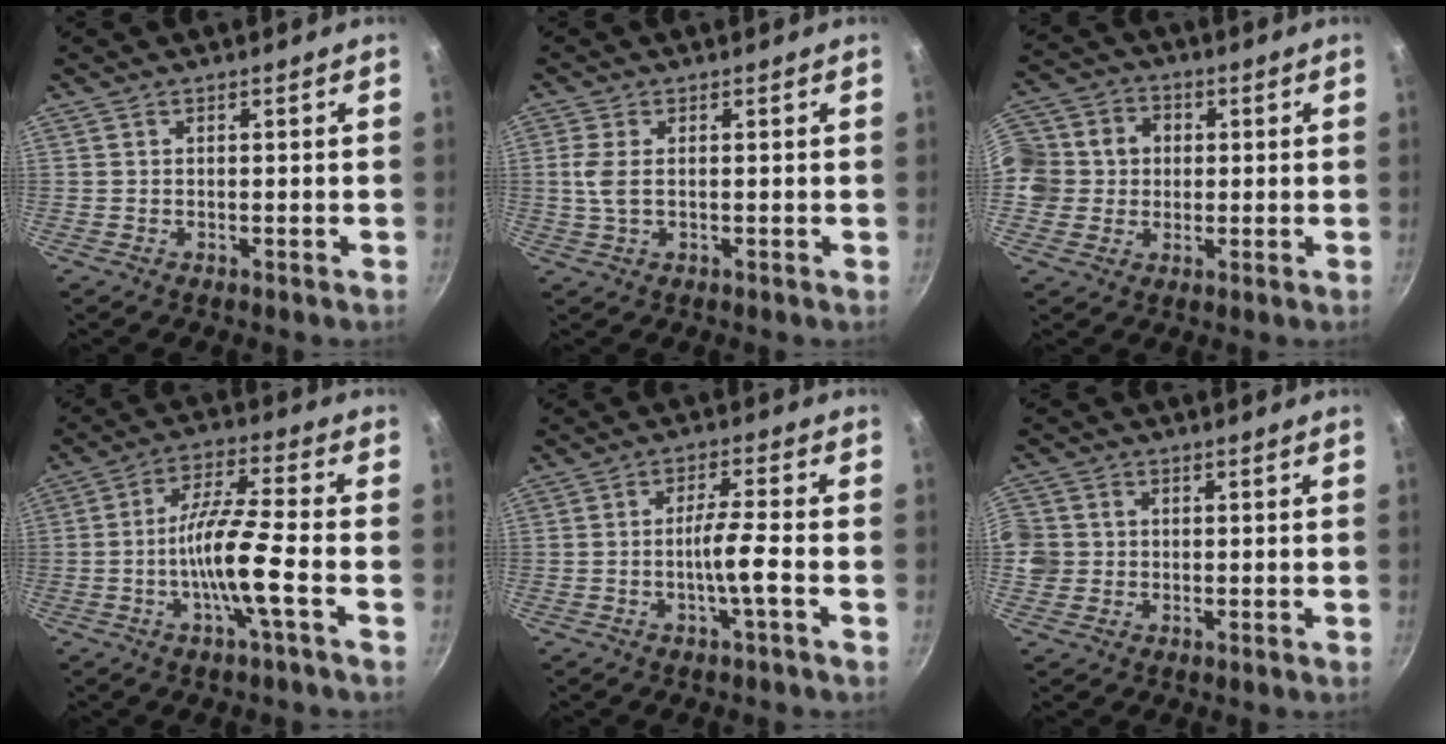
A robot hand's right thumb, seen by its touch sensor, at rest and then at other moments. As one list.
[{"total": 3.7, "force": [0.4, 1.7, 3.2], "torque": [-0.075, 0.002, 0.007]}, {"total": 13.6, "force": [0.8, 12.3, 5.5], "torque": [-0.105, 0.028, 0.004]}, {"total": 10.9, "force": [-3.2, 0.9, 10.3], "torque": [-0.192, 0.030, -0.070]}, {"total": 5.6, "force": [-1.8, -0.1, 5.3], "torque": [-0.102, 0.020, -0.034]}, {"total": 7.4, "force": [-0.3, 7.0, 2.5], "torque": [-0.052, 0.013, -0.014]}]